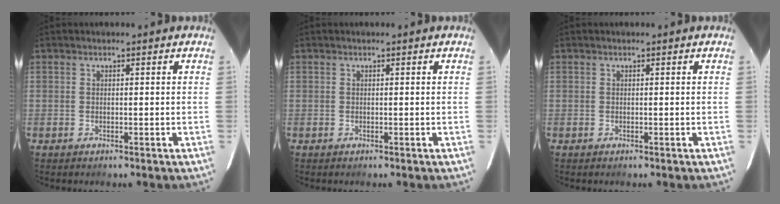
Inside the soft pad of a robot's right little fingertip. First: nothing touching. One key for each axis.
{"total": 0.0}
{"total": 0.0}